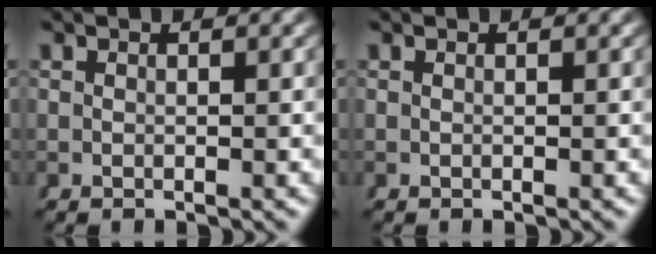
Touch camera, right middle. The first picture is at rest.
{"total": 0.0}